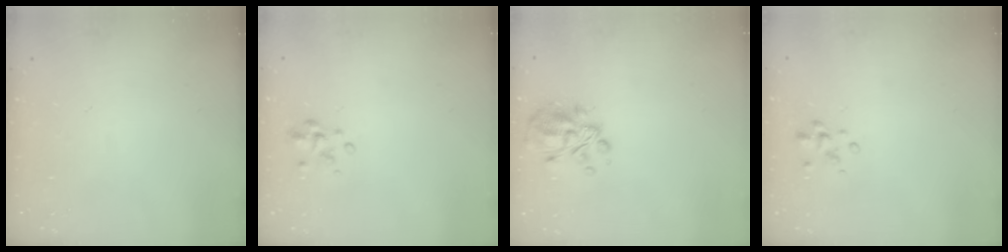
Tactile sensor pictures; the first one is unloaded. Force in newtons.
{"total": 2.0, "press": 1.9, "slide": 0.6}
{"total": 8.6, "press": 8.1, "slide": 2.9}
{"total": 2.2, "press": 2.1, "slide": 0.4}